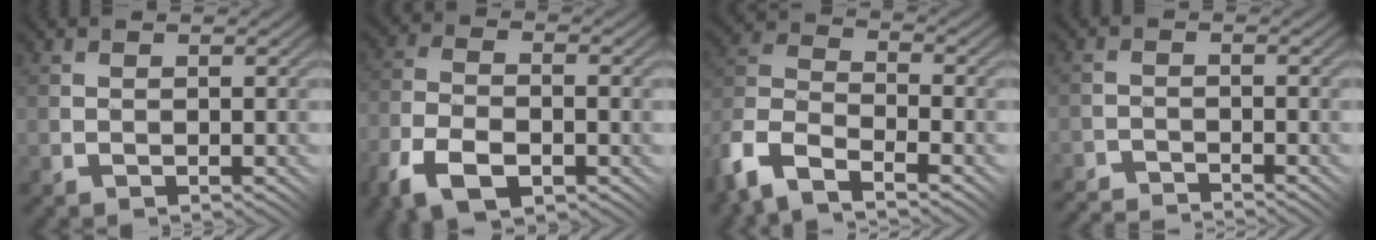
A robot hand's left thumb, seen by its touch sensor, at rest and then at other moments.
{"total": 9.3, "force": [-5.0, 4.8, 6.2], "torque": [-0.148, -0.021, -0.092]}
{"total": 10.3, "force": [-7.4, 4.2, 5.9], "torque": [-0.136, -0.013, -0.152]}
{"total": 4.0, "force": [-4.0, 0.2, 0.1], "torque": [-0.001, 0.002, -0.076]}